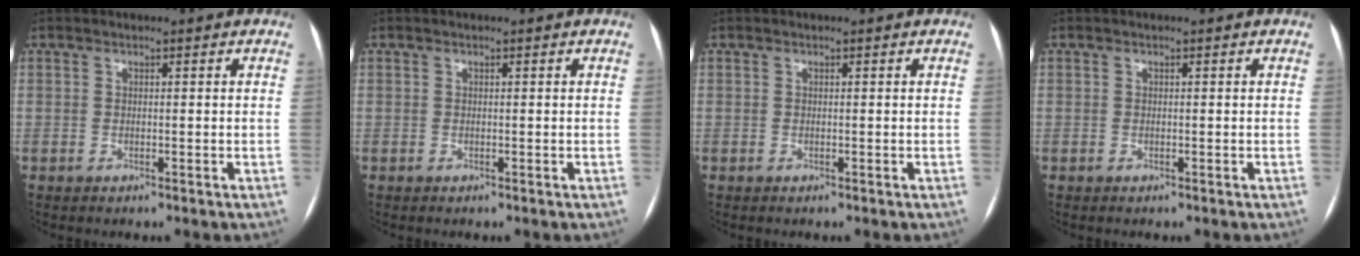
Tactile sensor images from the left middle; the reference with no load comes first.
{"total": 0.0}
{"total": 0.0}
{"total": 0.0}